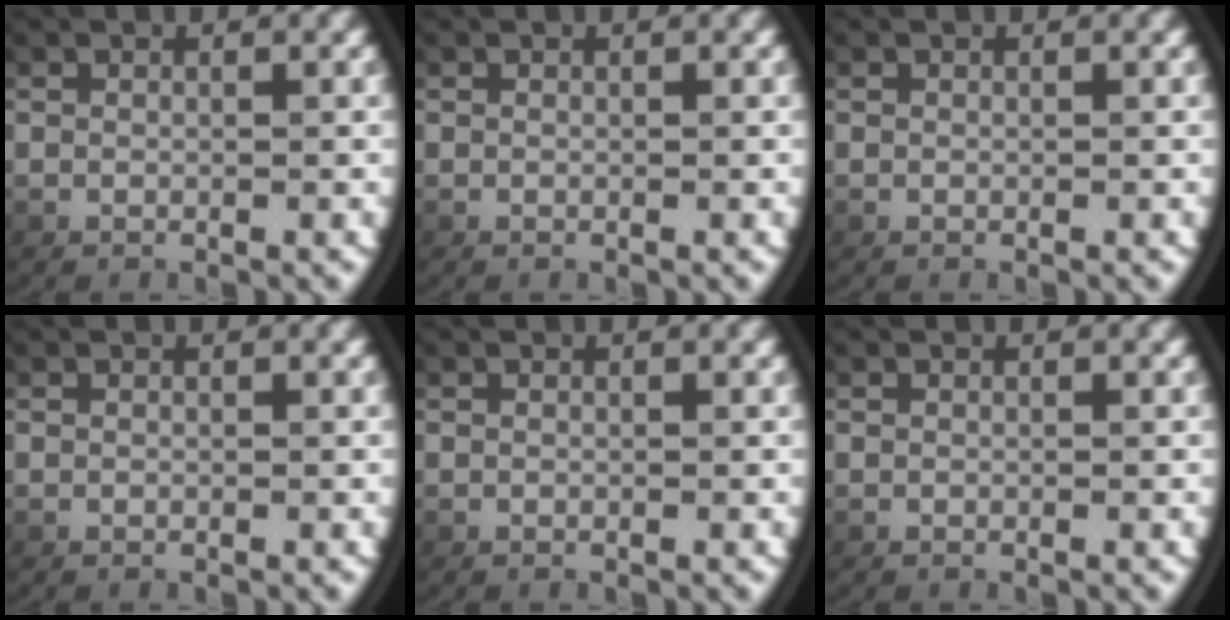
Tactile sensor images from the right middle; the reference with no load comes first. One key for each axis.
{"total": 0.0}
{"total": 0.0}
{"total": 0.0}
{"total": 0.0}
{"total": 0.0}